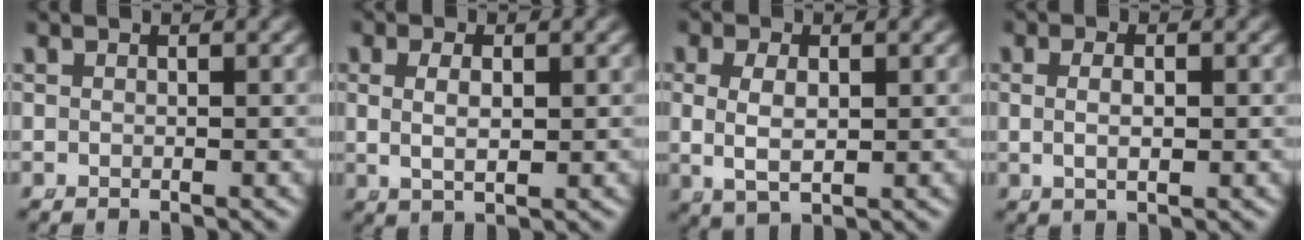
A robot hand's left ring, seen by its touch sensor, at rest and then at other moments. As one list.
[{"total": 3.1, "force": [0.4, 1.5, 2.7], "torque": [-0.049, -0.007, 0.015]}, {"total": 4.7, "force": [0.2, 3.0, 3.7], "torque": [-0.080, -0.008, 0.015]}, {"total": 2.1, "force": [-0.1, 0.7, 2.0], "torque": [-0.037, -0.007, 0.006]}]